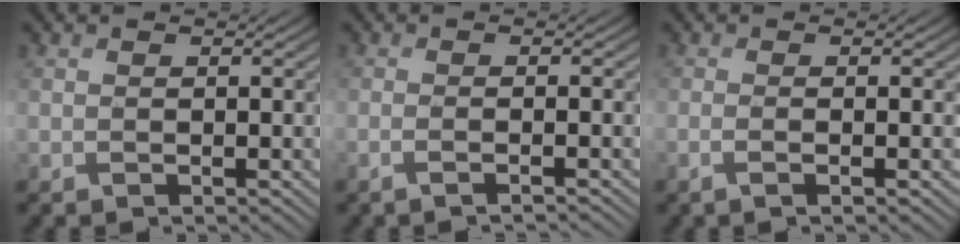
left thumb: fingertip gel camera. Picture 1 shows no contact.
{"total": 1.8, "force": [-1.0, -0.1, 1.5], "torque": [-0.020, 0.002, -0.028]}
{"total": 1.5, "force": [-0.5, -0.2, 1.4], "torque": [-0.032, 0.003, -0.012]}